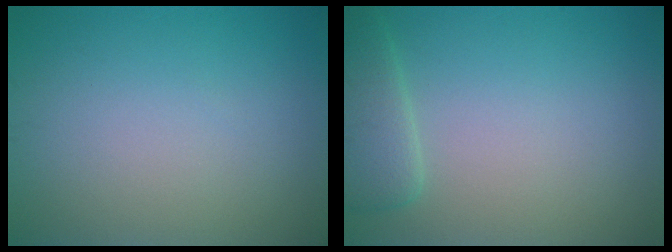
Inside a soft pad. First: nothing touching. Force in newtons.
{"total": 2.9, "press": 2.9, "slide": 0.3}